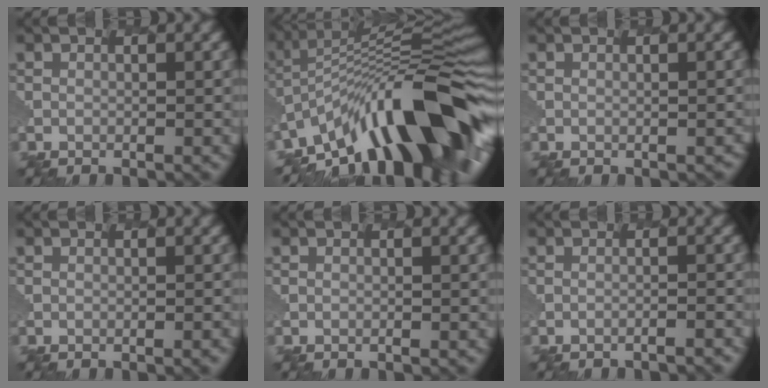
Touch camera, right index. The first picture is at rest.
{"total": 12.9, "force": [-6.4, 4.3, 10.4], "torque": [-0.175, 0.032, -0.124]}
{"total": 1.1, "force": [-0.4, 0.6, 0.8], "torque": [-0.005, -0.005, 0.009]}
{"total": 1.5, "force": [-0.5, 0.6, 1.2], "torque": [-0.008, 0.004, -0.002]}
{"total": 0.0}
{"total": 1.6, "force": [-1.5, 0.0, 0.4], "torque": [-0.008, 0.009, -0.023]}